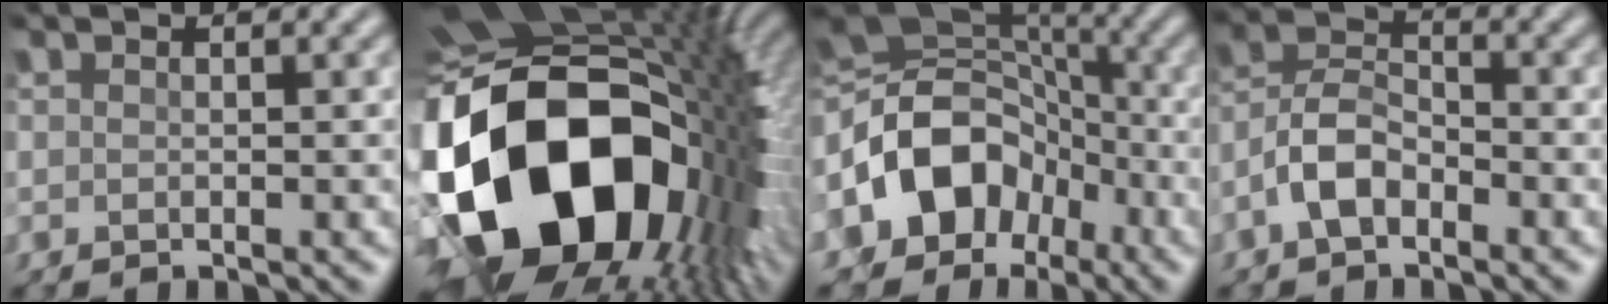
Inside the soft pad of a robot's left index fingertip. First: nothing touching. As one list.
[{"total": 20.8, "force": [-4.8, 13.9, 14.7], "torque": [-0.315, -0.058, -0.061]}, {"total": 10.7, "force": [-3.1, 8.0, 6.4], "torque": [-0.119, 0.011, -0.061]}, {"total": 4.0, "force": [-2.2, 2.0, 2.7], "torque": [-0.061, 0.014, -0.049]}]